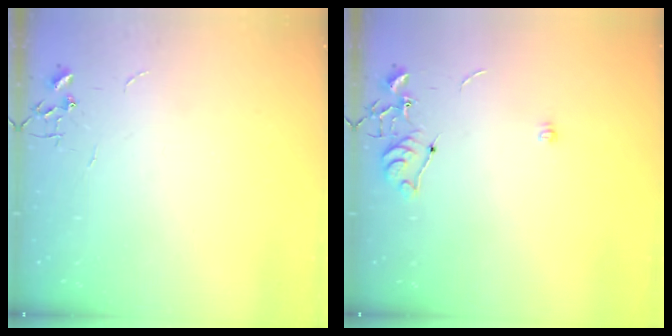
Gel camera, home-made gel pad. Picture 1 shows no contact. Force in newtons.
{"total": 7.1, "press": 7.1, "slide": 0.8}